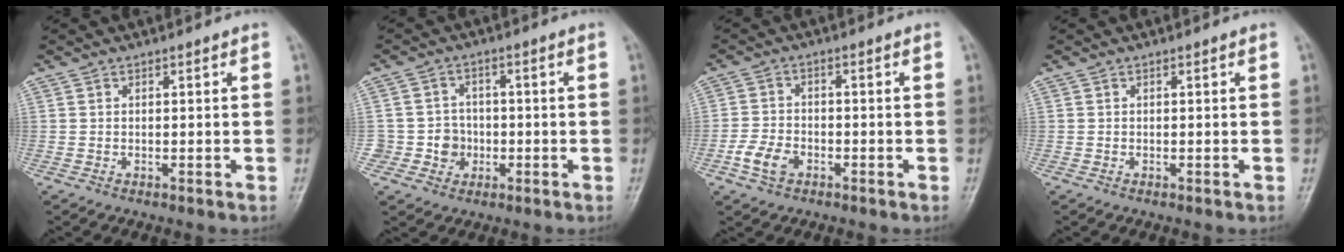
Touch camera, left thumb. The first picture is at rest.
{"total": 5.3, "force": [-1.3, 5.1, 0.6], "torque": [0.031, 0.016, -0.024]}
{"total": 5.0, "force": [-2.4, 3.3, 2.9], "torque": [-0.053, 0.013, -0.049]}
{"total": 0.0}